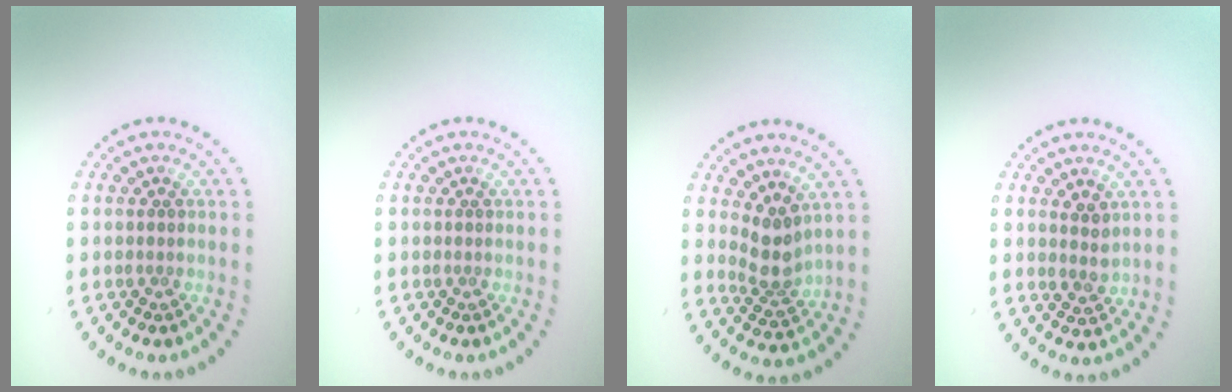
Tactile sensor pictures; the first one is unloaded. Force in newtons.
{"total": 0.0}
{"total": 2.8, "press": 2.1, "slide": 1.8}
{"total": 1.7, "press": 1.5, "slide": 0.8}